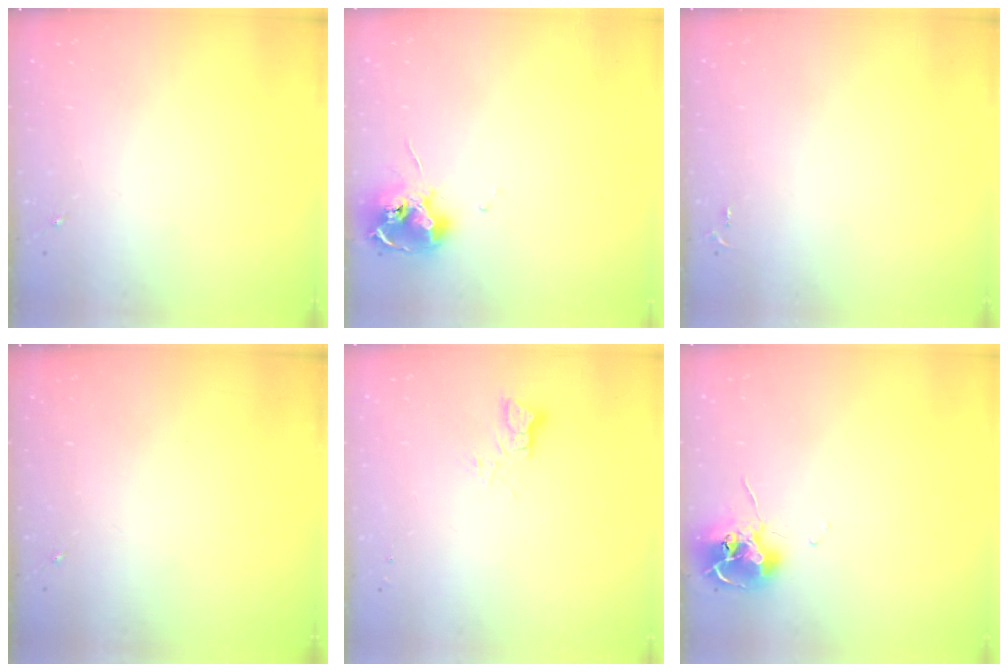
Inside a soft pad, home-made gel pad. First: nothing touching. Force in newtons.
{"total": 12.1, "press": 12.0, "slide": 1.2}
{"total": 2.6, "press": 2.6, "slide": 0.3}
{"total": 0.0}
{"total": 3.4, "press": 3.4, "slide": 0.1}
{"total": 10.4, "press": 10.4, "slide": 0.9}